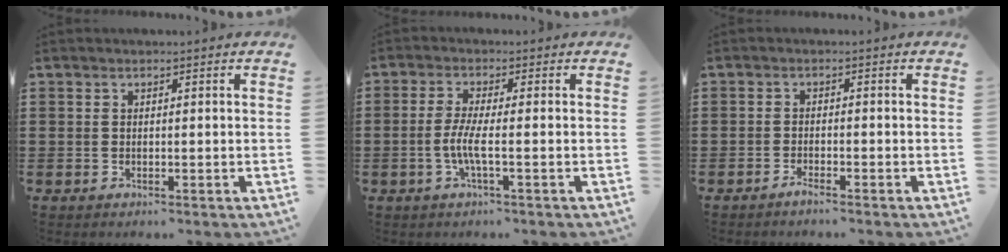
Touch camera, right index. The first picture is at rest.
{"total": 4.3, "force": [-1.2, 0.3, 4.1], "torque": [-0.094, -0.008, -0.032]}
{"total": 1.4, "force": [-1.4, -0.1, 0.4], "torque": [-0.008, -0.001, -0.026]}